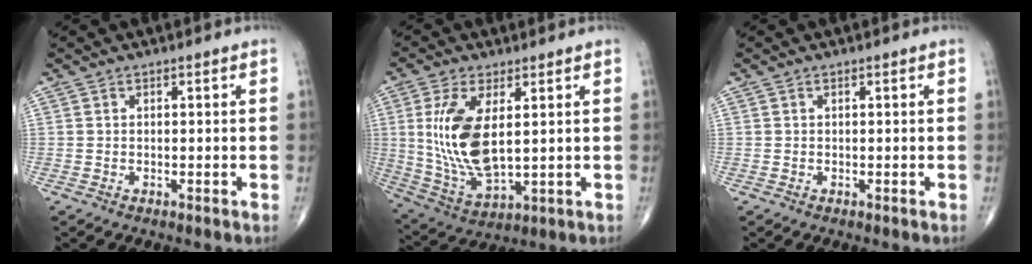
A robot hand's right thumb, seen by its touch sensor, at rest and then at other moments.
{"total": 14.0, "force": [2.3, 6.4, 12.2], "torque": [-0.255, -0.019, 0.060]}
{"total": 0.0}